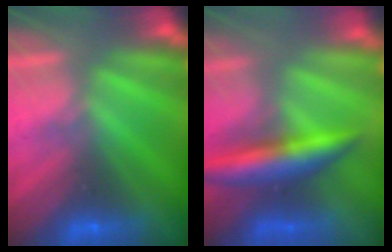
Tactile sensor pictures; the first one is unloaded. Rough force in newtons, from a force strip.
{"total": 7.3}